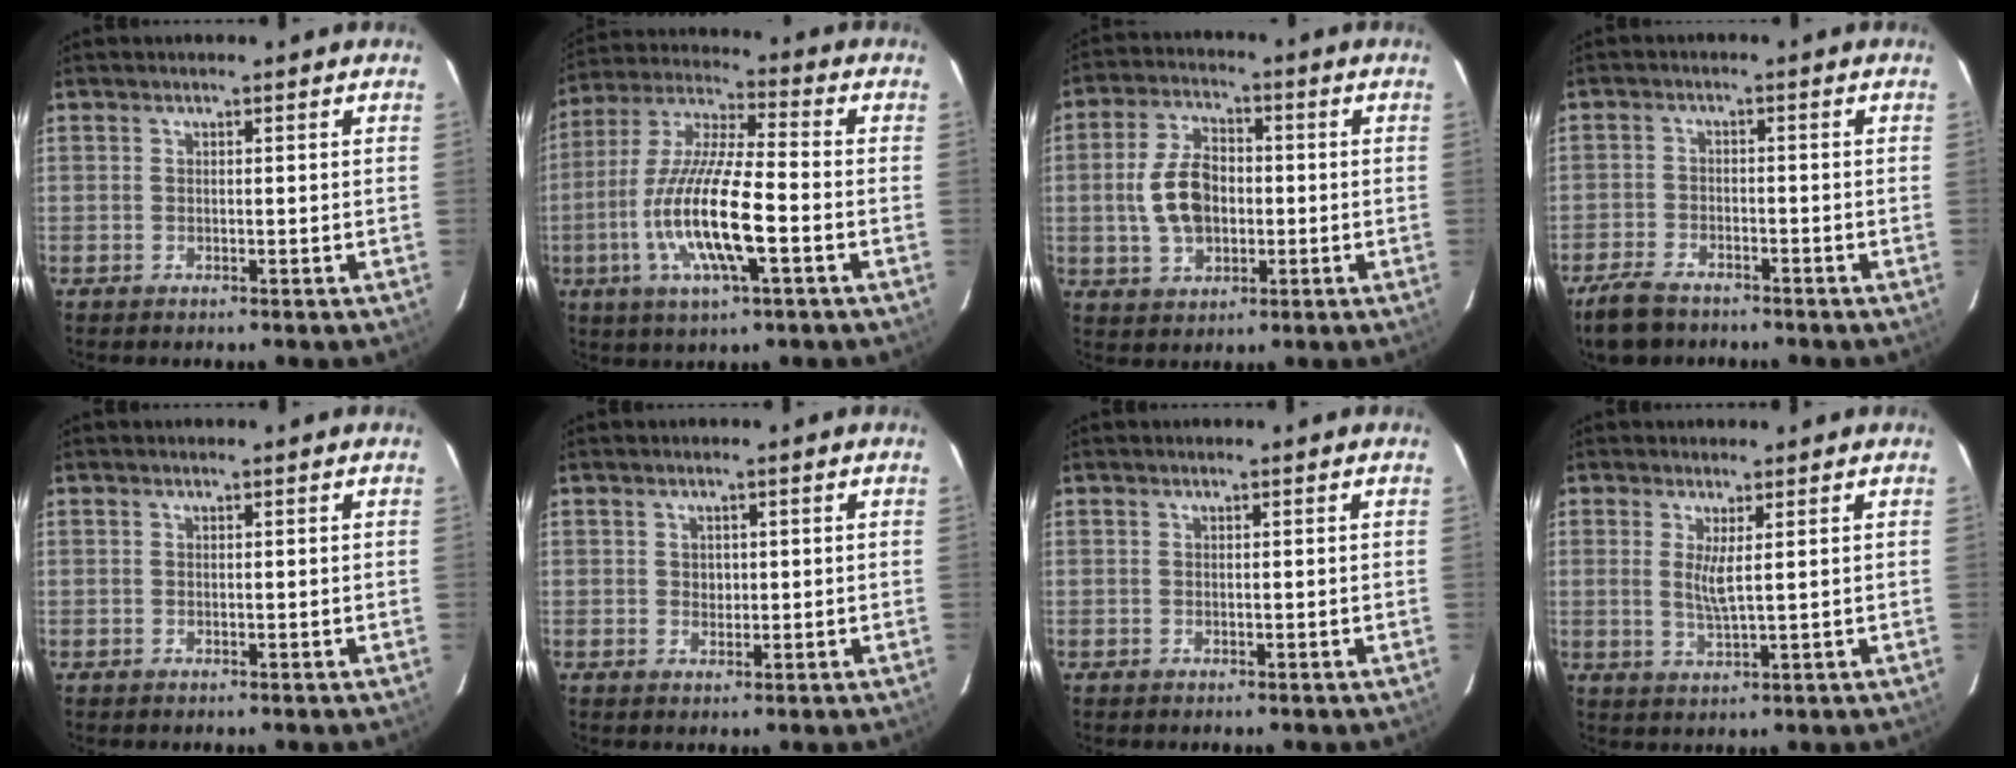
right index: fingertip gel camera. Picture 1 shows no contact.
{"total": 16.1, "force": [-4.7, 3.1, 15.0], "torque": [-0.304, -0.010, -0.090]}
{"total": 10.2, "force": [-0.6, 6.7, 7.7], "torque": [-0.152, 0.019, -0.001]}
{"total": 7.5, "force": [-6.0, 3.6, 3.0], "torque": [-0.090, -0.006, -0.106]}
{"total": 0.0}
{"total": 1.6, "force": [0.3, 1.5, 0.5], "torque": [-0.004, 0.004, 0.004]}
{"total": 0.0}
{"total": 3.5, "force": [1.0, 0.1, 3.4], "torque": [-0.063, -0.008, 0.018]}